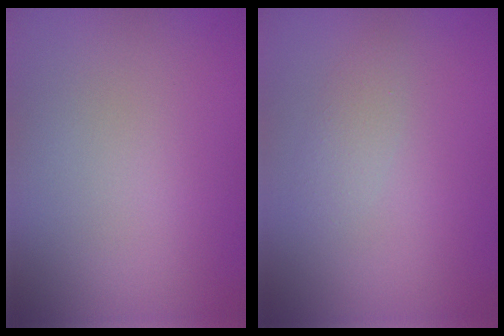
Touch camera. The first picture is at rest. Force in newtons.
{"total": 1.4, "press": 1.4, "slide": 0.1}